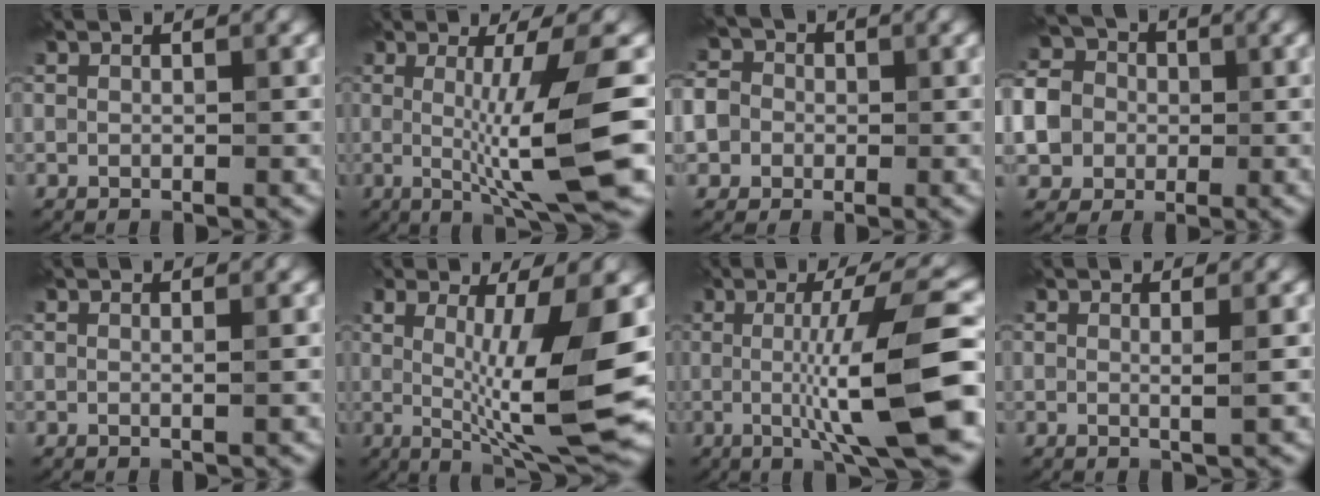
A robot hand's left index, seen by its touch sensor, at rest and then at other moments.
{"total": 9.4, "force": [-0.4, 1.3, 9.3], "torque": [-0.130, -0.013, 0.000]}
{"total": 7.6, "force": [-0.4, 6.9, 3.1], "torque": [-0.063, 0.029, -0.054]}
{"total": 10.1, "force": [-1.5, 8.9, 4.4], "torque": [-0.106, 0.005, -0.064]}
{"total": 0.7, "force": [0.1, 0.2, 0.7], "torque": [-0.004, 0.000, -0.003]}
{"total": 11.2, "force": [0.1, 2.3, 11.0], "torque": [-0.177, -0.009, 0.006]}
{"total": 10.4, "force": [-0.8, 1.9, 10.2], "torque": [-0.139, -0.009, -0.012]}
{"total": 1.3, "force": [0.2, 0.3, 1.3], "torque": [-0.016, -0.001, -0.003]}